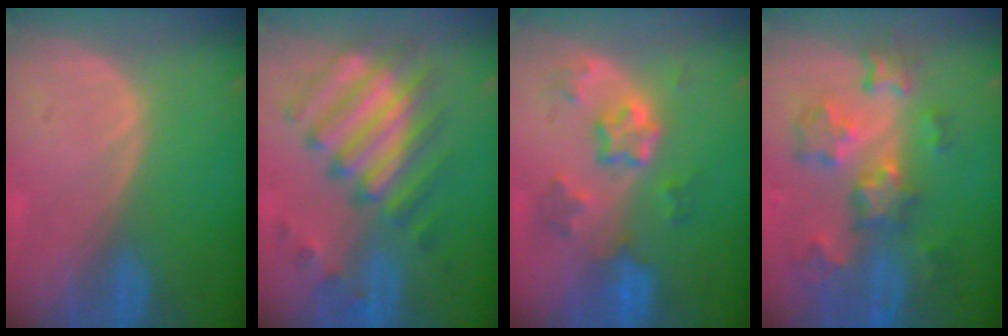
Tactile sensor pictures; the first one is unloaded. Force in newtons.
{"total": 9.9, "press": 9.7, "slide": 2.2}
{"total": 7.1, "press": 6.3, "slide": 3.4}
{"total": 9.2, "press": 8.1, "slide": 4.4}